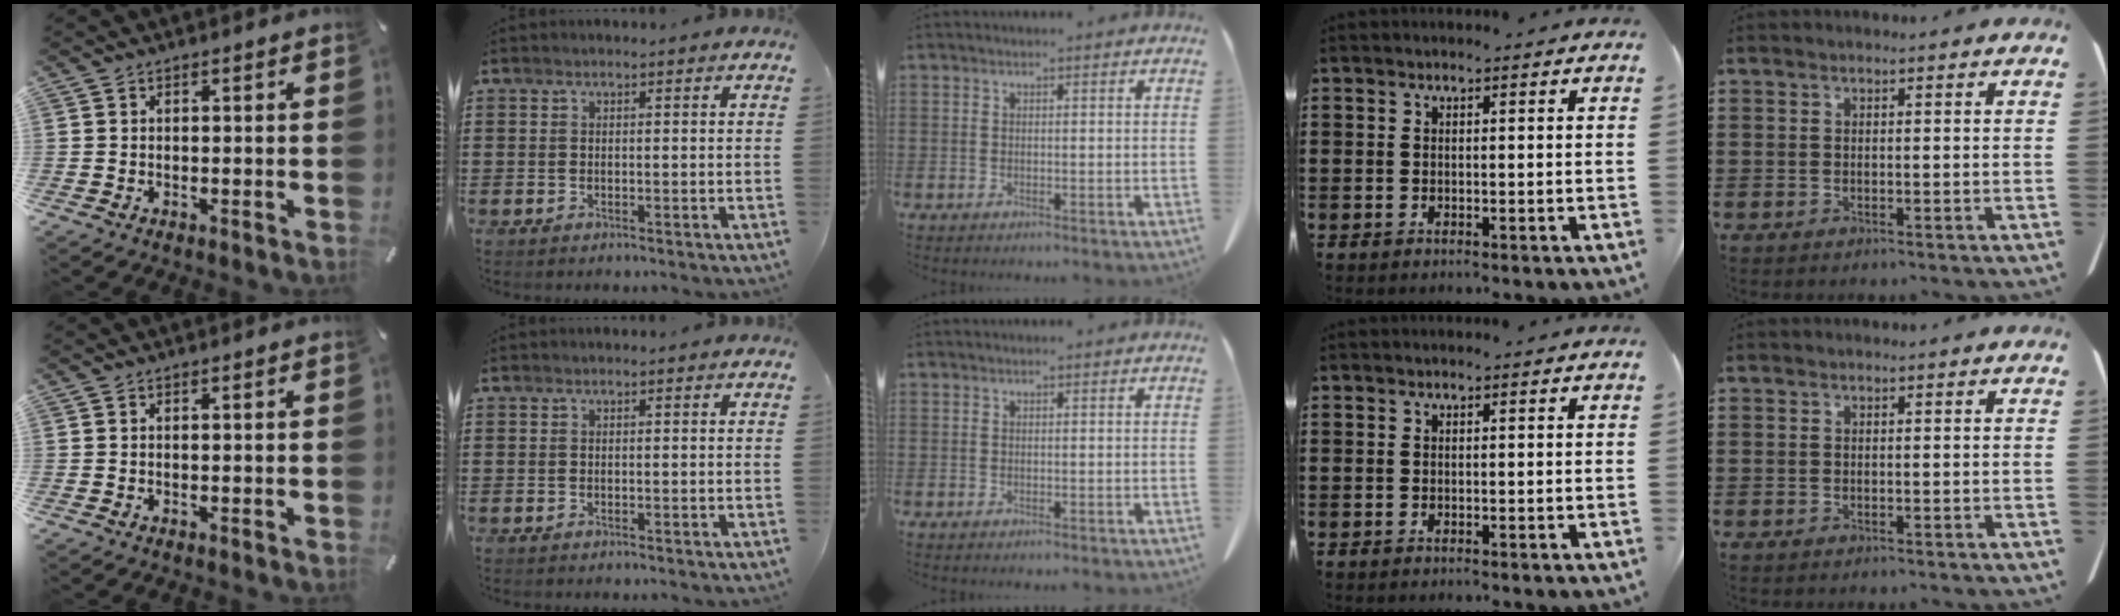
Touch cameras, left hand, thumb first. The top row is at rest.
{}